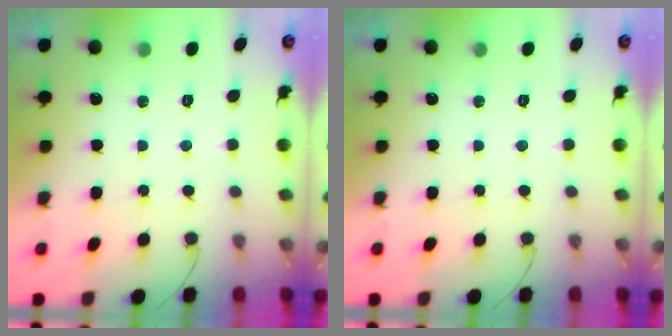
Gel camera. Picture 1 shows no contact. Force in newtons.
{"total": 0.0}